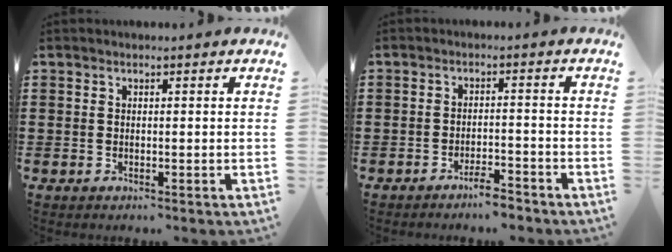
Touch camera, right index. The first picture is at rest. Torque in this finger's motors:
{"motor_torque": [0.08, 0.86, -1.05, -0.21]}